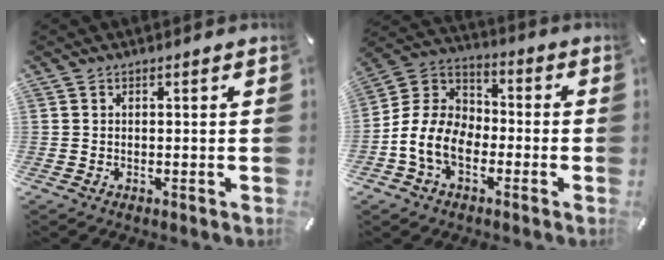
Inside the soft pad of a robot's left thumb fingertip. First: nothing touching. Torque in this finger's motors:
{"motor_torque": [0.00, 1.47, 1.46, 0.45, 0.45]}